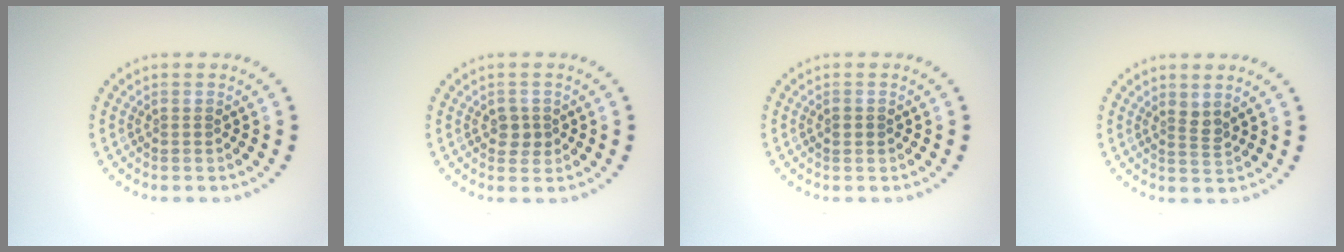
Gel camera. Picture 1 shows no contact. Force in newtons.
{"total": 1.5, "press": 1.5, "slide": 0.3}
{"total": 1.0, "press": 1.0, "slide": 0.1}
{"total": 1.3, "press": 1.0, "slide": 0.8}